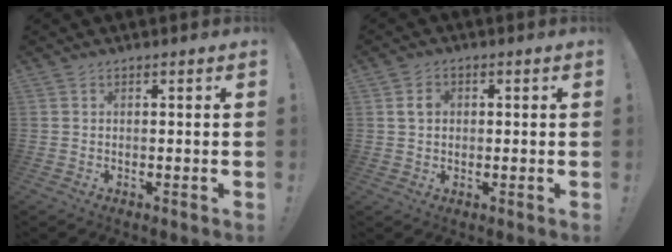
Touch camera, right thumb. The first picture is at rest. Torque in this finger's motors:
{"motor_torque": [0.12, 0.02, 0.26, -0.31, -0.01]}